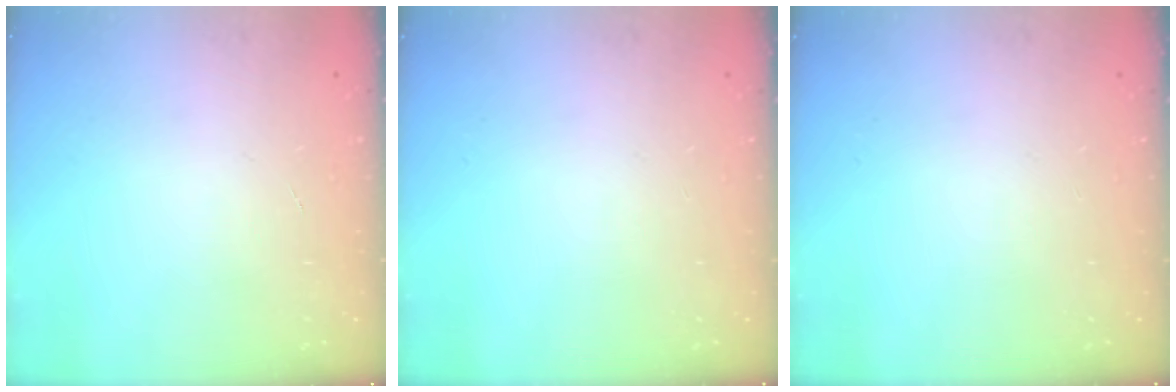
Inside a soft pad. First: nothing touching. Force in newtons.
{"total": 0.0}
{"total": 0.0}